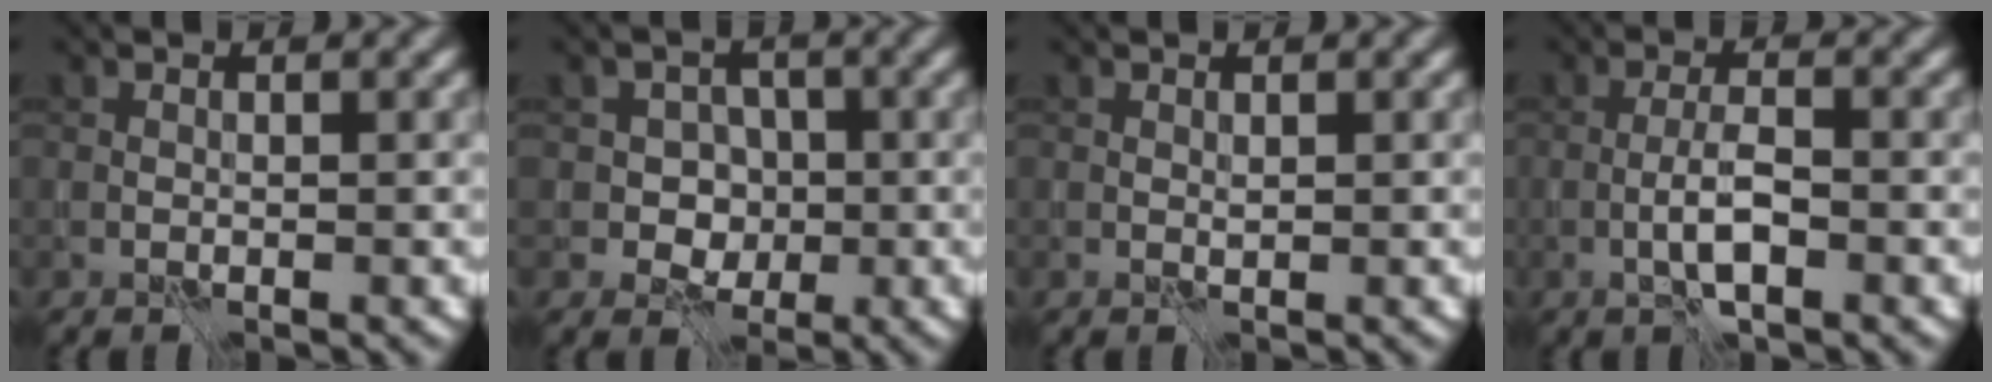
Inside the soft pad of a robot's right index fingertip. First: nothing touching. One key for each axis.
{"total": 4.3, "fx": -0.3, "fy": 3.9, "fz": 1.8, "tx": 0.000, "ty": 0.012, "tz": -0.031}
{"total": 0.0}
{"total": 2.6, "fx": -1.3, "fy": 0.4, "fz": 2.2, "tx": -0.045, "ty": 0.002, "tz": -0.026}